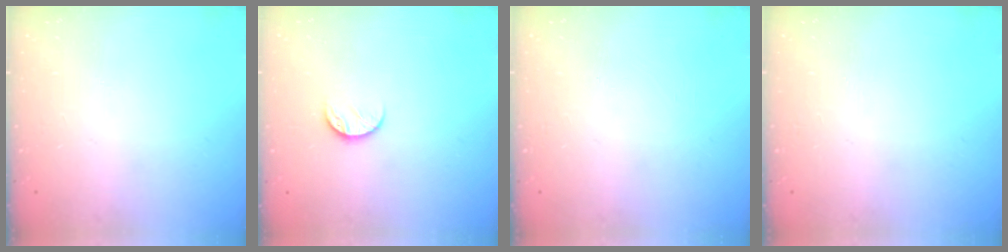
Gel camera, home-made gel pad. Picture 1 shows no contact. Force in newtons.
{"total": 7.1, "press": 7.1, "slide": 0.8}
{"total": 0.0}
{"total": 0.0}